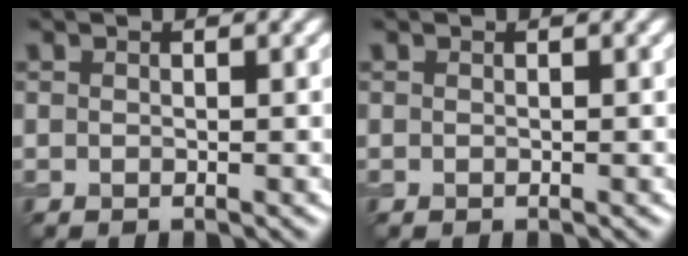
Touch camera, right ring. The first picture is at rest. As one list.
[{"total": 0.0}]